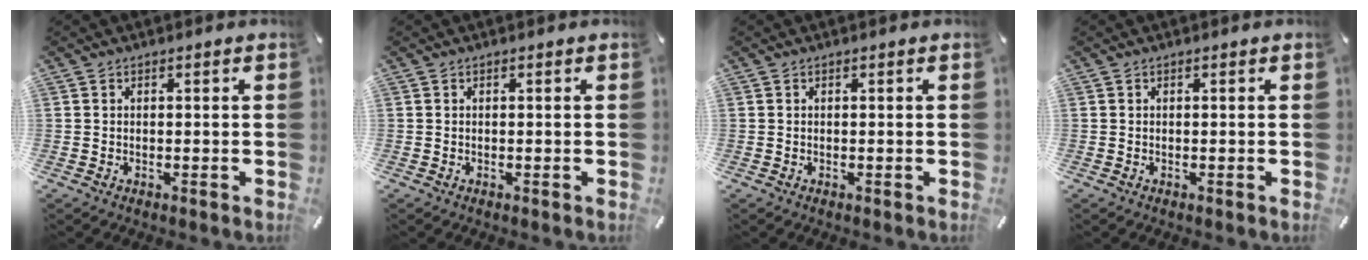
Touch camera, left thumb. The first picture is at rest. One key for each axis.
{"total": 0.0}
{"total": 0.0}
{"total": 0.0}